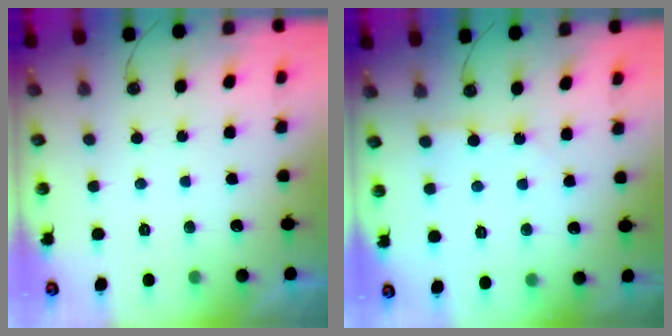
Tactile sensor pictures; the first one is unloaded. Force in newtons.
{"total": 3.7, "press": 3.6, "slide": 0.5}